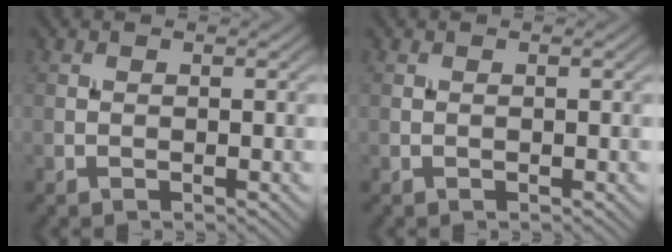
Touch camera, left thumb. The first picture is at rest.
{"total": 0.0}